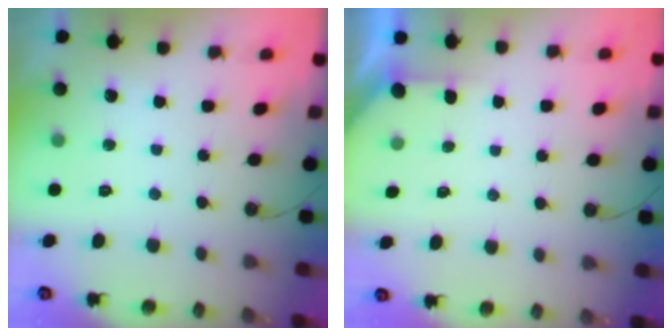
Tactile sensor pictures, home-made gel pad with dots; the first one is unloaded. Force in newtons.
{"total": 2.0, "press": 2.0, "slide": 0.2}